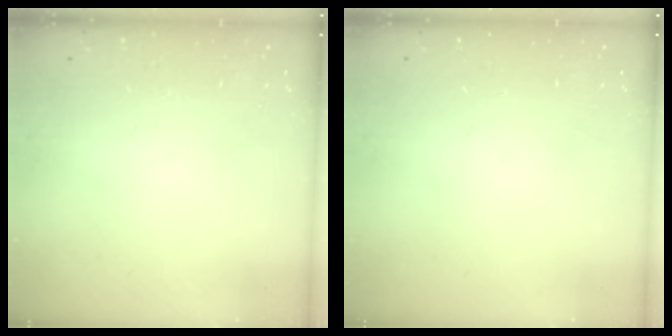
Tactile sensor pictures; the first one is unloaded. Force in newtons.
{"total": 0.0}